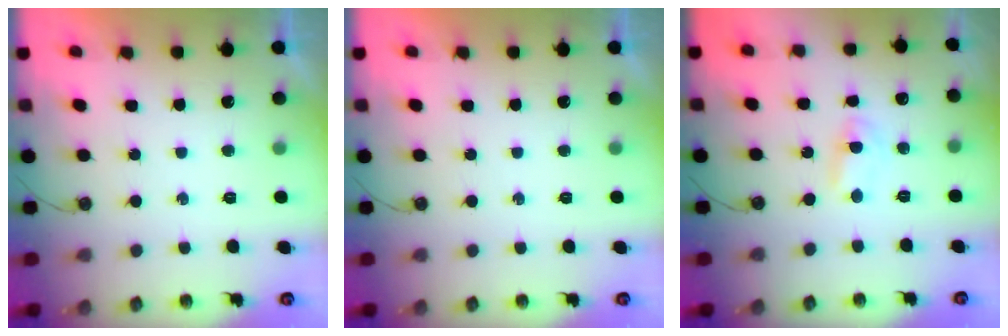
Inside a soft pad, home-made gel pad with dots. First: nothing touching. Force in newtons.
{"total": 0.0}
{"total": 2.3, "press": 2.3, "slide": 0.3}